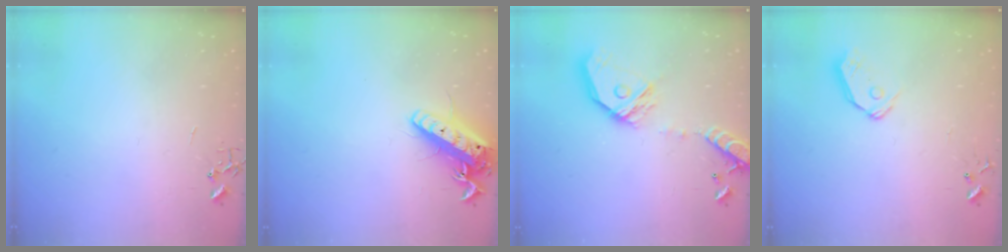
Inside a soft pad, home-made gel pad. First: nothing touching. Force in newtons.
{"total": 14.8, "press": 14.6, "slide": 2.9}
{"total": 17.7, "press": 17.4, "slide": 3.0}
{"total": 8.5, "press": 8.4, "slide": 0.9}